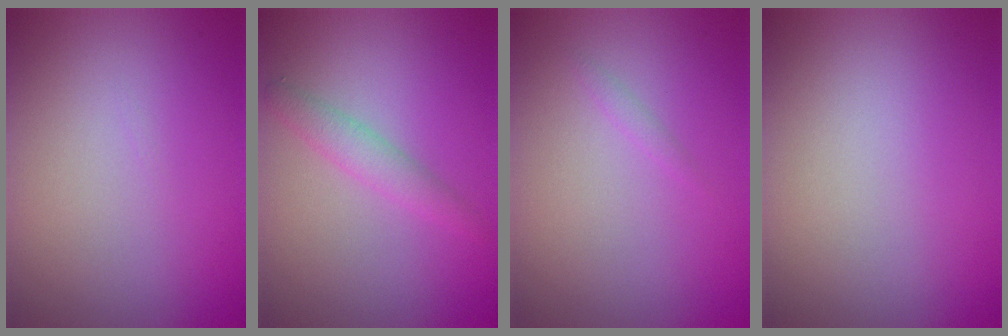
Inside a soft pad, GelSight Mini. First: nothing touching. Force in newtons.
{"total": 2.0, "press": 2.0, "slide": 0.1}
{"total": 0.5, "press": 0.5, "slide": 0.0}
{"total": 0.0}